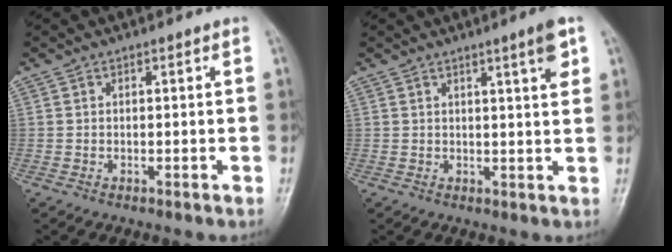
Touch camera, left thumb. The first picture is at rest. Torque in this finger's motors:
{"motor_torque": [-0.29, -0.02, -0.13, -0.19, 0.05]}